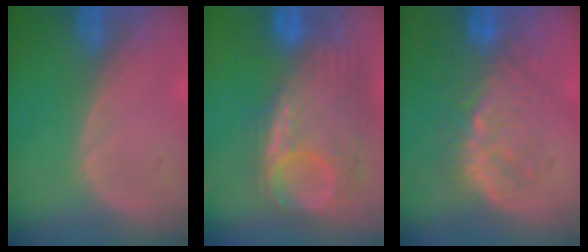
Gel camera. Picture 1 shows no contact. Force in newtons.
{"total": 11.7, "press": 10.3, "slide": 5.5}
{"total": 6.7, "press": 6.5, "slide": 1.7}